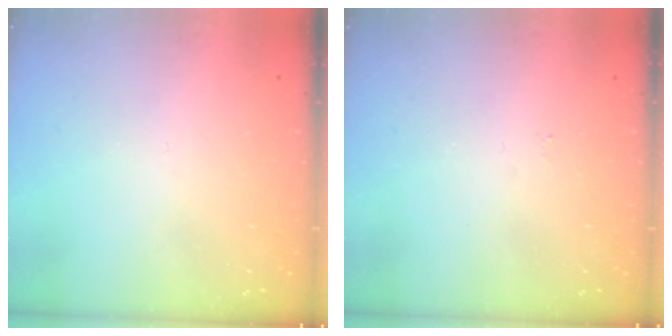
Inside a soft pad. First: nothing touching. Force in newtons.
{"total": 3.1, "press": 3.1, "slide": 0.4}